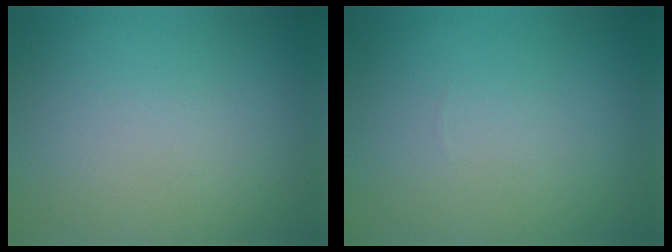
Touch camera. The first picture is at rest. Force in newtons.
{"total": 0.0}